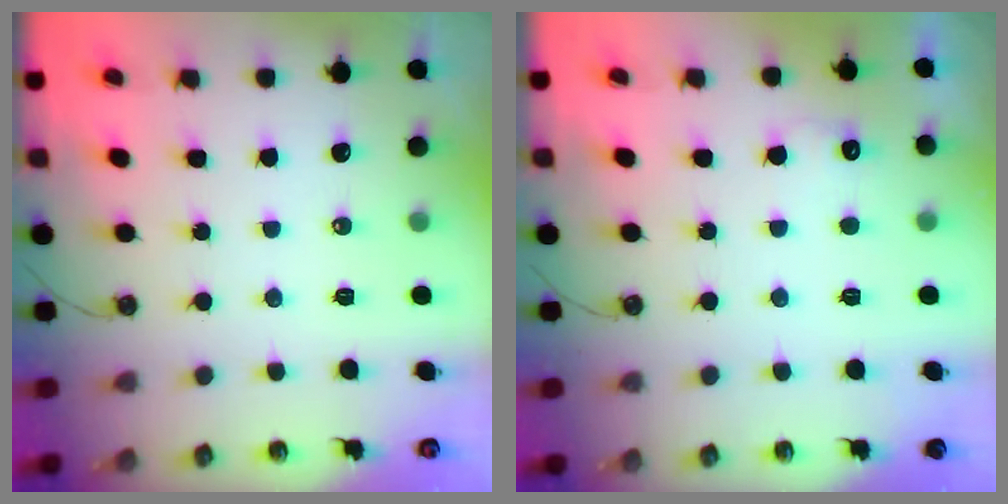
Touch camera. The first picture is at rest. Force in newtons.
{"total": 4.5, "press": 4.3, "slide": 1.3}